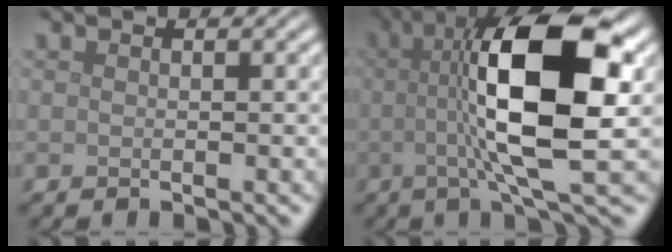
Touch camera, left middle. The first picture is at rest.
{"total": 12.0, "force": [1.0, 3.1, 11.5], "torque": [-0.188, 0.014, 0.015]}